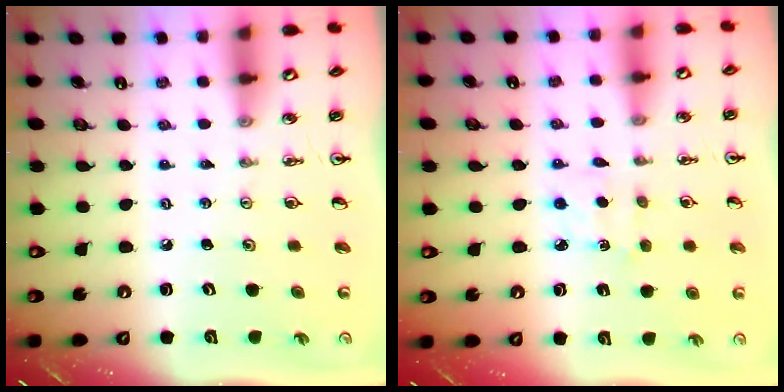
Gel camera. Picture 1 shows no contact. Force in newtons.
{"total": 3.4, "press": 3.4, "slide": 0.5}